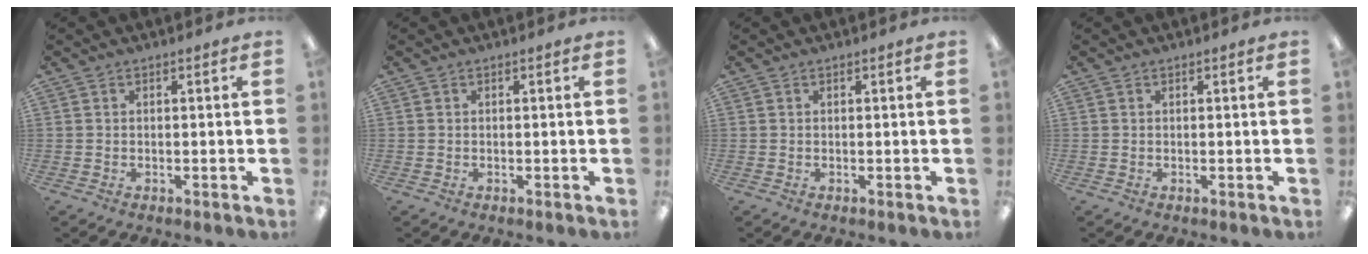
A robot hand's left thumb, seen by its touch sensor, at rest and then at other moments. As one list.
[{"total": 0.0}, {"total": 0.0}, {"total": 0.0}]